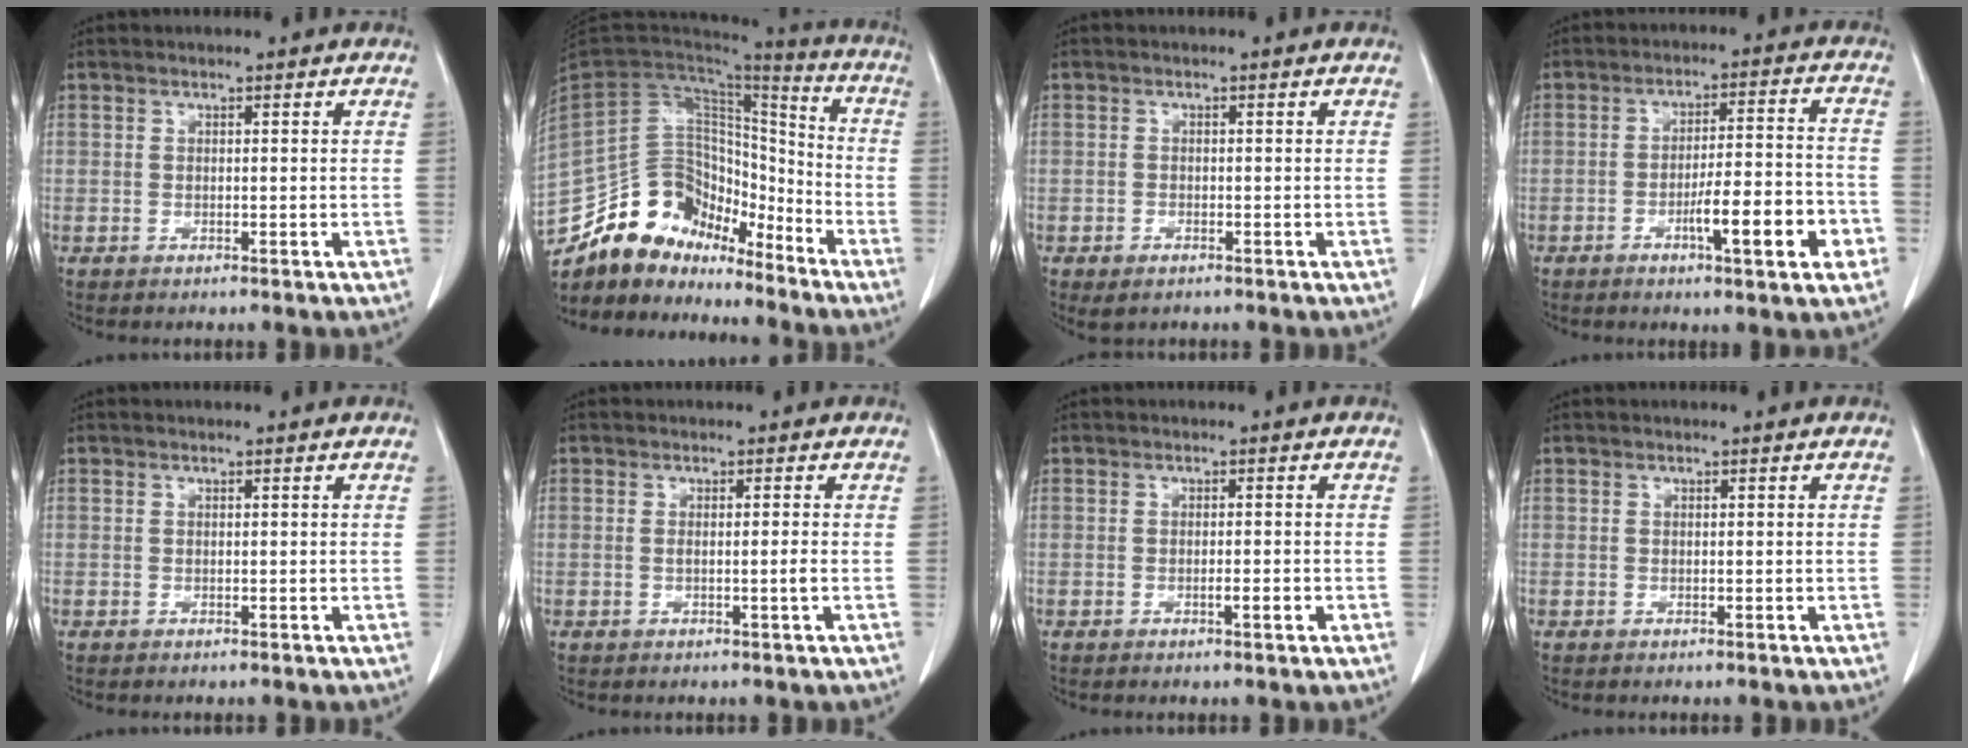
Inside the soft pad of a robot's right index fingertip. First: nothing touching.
{"total": 16.7, "force": [-13.9, 7.6, 5.1], "torque": [-0.082, 0.060, -0.247]}
{"total": 2.0, "force": [-1.2, 1.1, 1.1], "torque": [-0.022, -0.002, -0.012]}
{"total": 10.5, "force": [-4.3, 1.1, 9.5], "torque": [-0.142, 0.006, -0.063]}
{"total": 0.0}
{"total": 1.5, "force": [-0.4, -0.4, 1.4], "torque": [-0.025, -0.002, -0.007]}
{"total": 1.7, "force": [-0.7, 0.1, 1.6], "torque": [-0.028, -0.002, -0.011]}
{"total": 0.0}